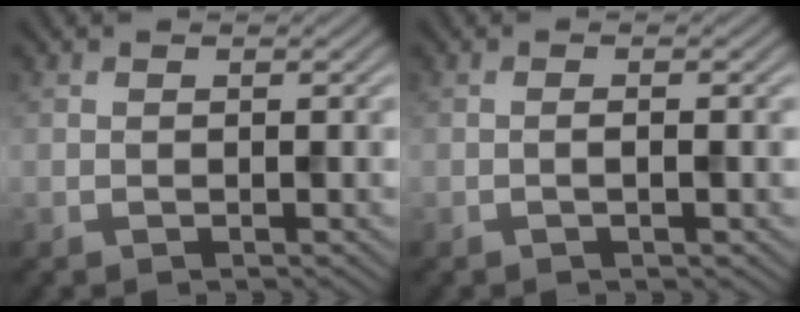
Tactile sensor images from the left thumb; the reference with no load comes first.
{"total": 1.0, "force": [-0.3, 0.0, 1.0], "torque": [-0.018, 0.003, -0.008]}